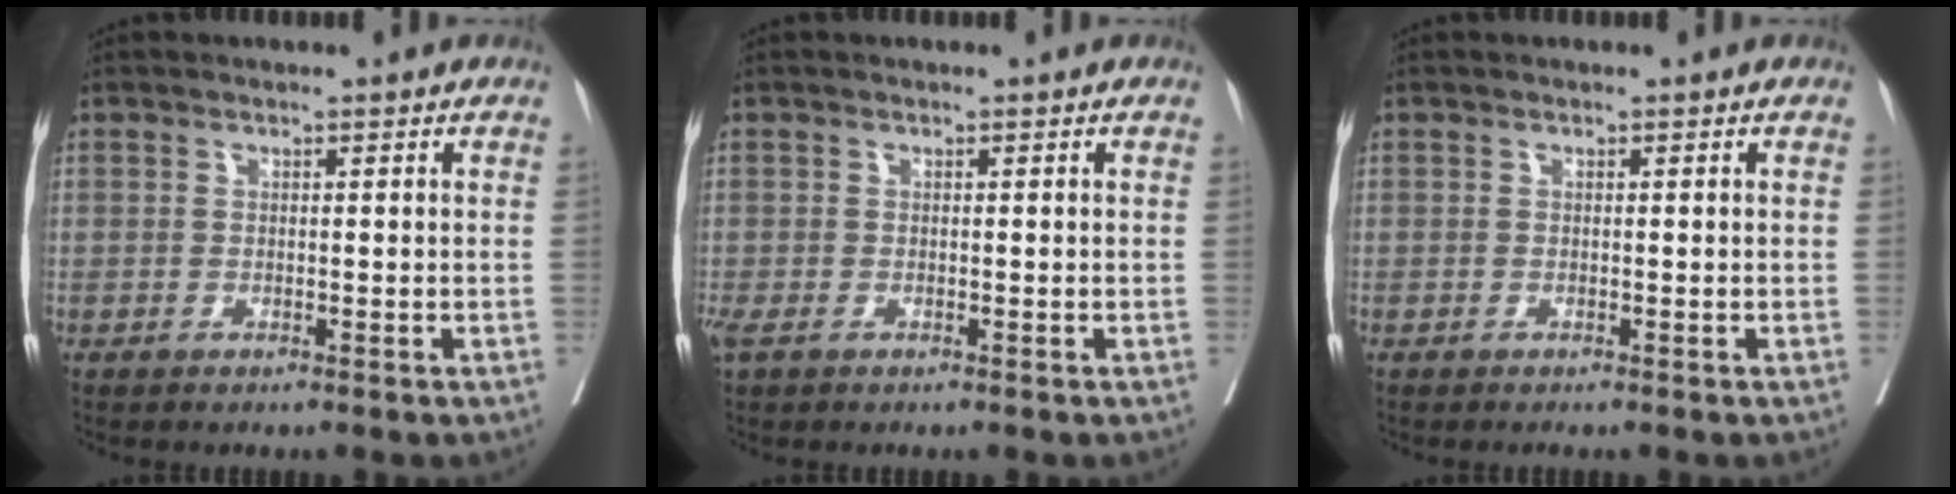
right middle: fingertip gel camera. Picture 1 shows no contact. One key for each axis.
{"total": 1.7, "fx": -0.9, "fy": 0.9, "fz": 1.1, "tx": -0.031, "ty": -0.005, "tz": -0.012}
{"total": 0.6, "fx": -0.4, "fy": -0.1, "fz": 0.3, "tx": -0.002, "ty": 0.002, "tz": -0.006}